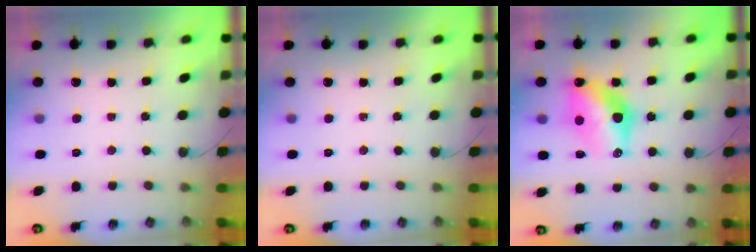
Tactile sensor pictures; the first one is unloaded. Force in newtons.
{"total": 0.0}
{"total": 12.3, "press": 12.2, "slide": 0.9}